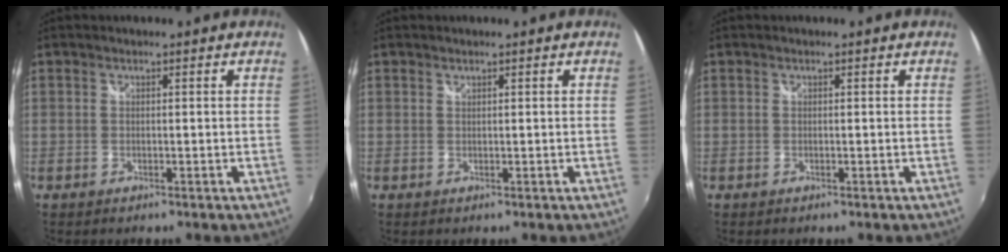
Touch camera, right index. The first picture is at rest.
{"total": 0.0}
{"total": 0.0}